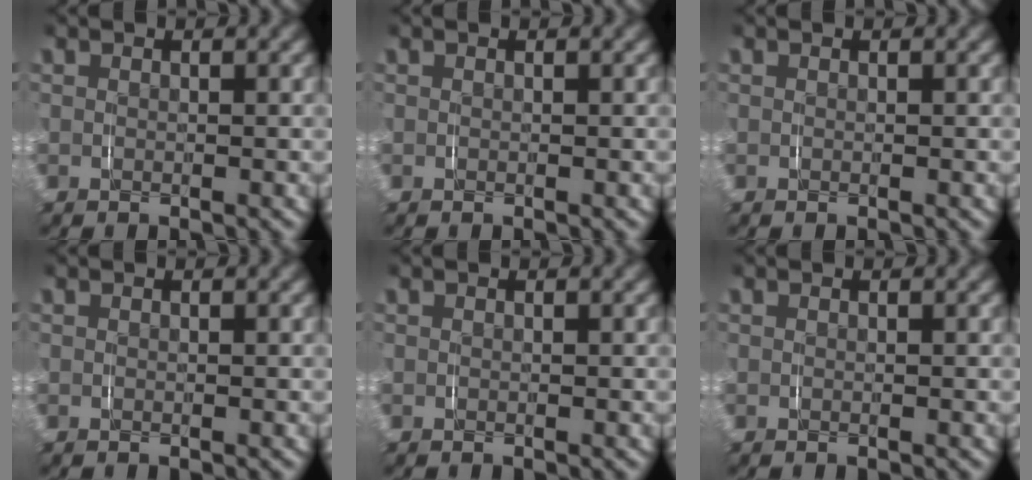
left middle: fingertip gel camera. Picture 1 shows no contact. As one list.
[{"total": 0.0}, {"total": 0.0}, {"total": 0.0}, {"total": 0.0}, {"total": 0.0}]